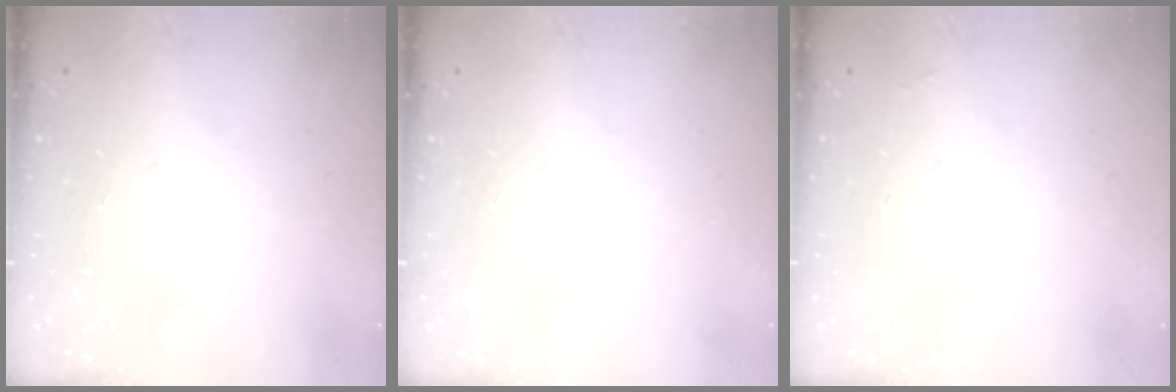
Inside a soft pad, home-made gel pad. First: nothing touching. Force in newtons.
{"total": 0.0}
{"total": 1.9, "press": 1.9, "slide": 0.3}